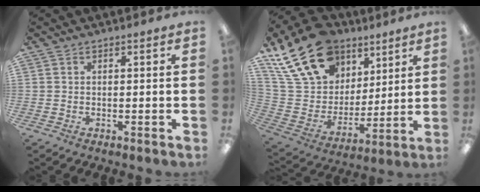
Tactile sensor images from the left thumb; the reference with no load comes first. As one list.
[{"total": 23.2, "force": [13.9, 15.1, 10.8], "torque": [-0.202, -0.057, 0.264]}]